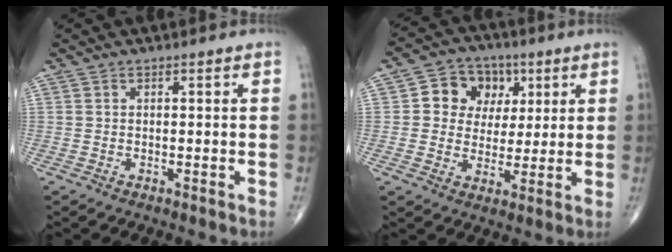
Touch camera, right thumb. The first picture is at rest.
{"total": 10.0, "force": [2.9, 8.5, 4.5], "torque": [-0.021, -0.001, 0.044]}